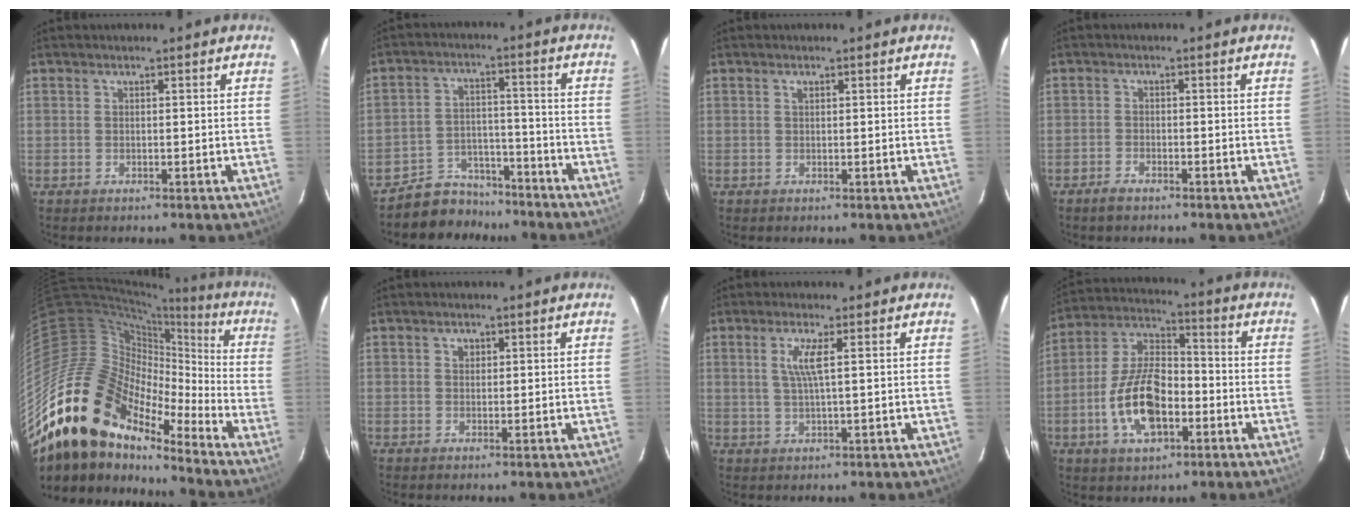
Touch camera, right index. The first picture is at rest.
{"total": 8.7, "force": [-7.5, 4.5, 0.3], "torque": [-0.023, 0.034, -0.113]}
{"total": 0.7, "force": [0.4, 0.3, 0.4], "torque": [-0.008, 0.003, 0.007]}
{"total": 2.2, "force": [-1.8, 0.8, 0.9], "torque": [-0.028, 0.001, -0.035]}
{"total": 21.0, "force": [-15.1, 10.7, 10.0], "torque": [-0.175, -0.003, -0.280]}
{"total": 1.4, "force": [0.6, 1.1, 0.5], "torque": [-0.006, 0.006, 0.009]}
{"total": 3.7, "force": [1.1, -0.2, 3.5], "torque": [-0.070, -0.002, 0.022]}
{"total": 14.4, "force": [-4.5, 7.3, 11.5], "torque": [-0.234, 0.012, -0.079]}